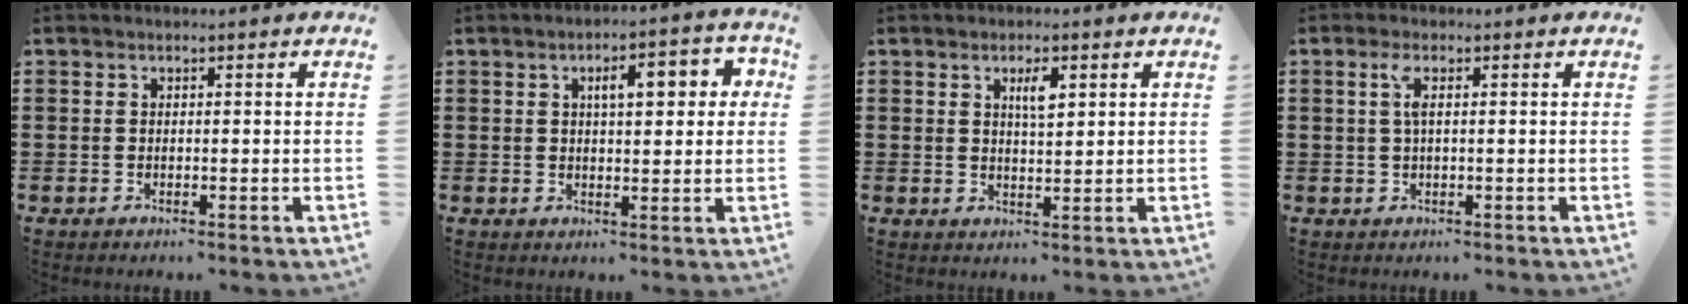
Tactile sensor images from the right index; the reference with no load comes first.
{"total": 5.7, "force": [1.6, 2.2, 5.0], "torque": [-0.070, -0.001, 0.016]}
{"total": 3.1, "force": [1.4, 0.9, 2.7], "torque": [-0.040, -0.001, 0.017]}
{"total": 2.1, "force": [0.5, 0.4, 2.0], "torque": [-0.043, 0.002, 0.006]}